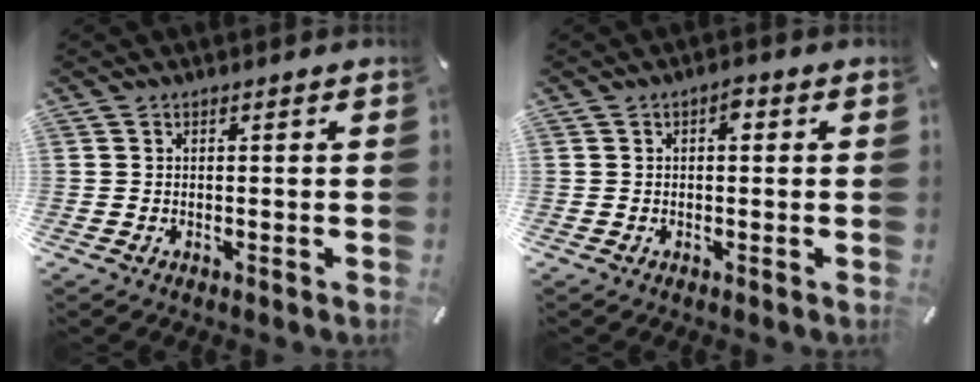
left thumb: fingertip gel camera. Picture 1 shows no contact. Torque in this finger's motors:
{"motor_torque": [0.51, 0.61, 0.35, -0.43, 0.09]}